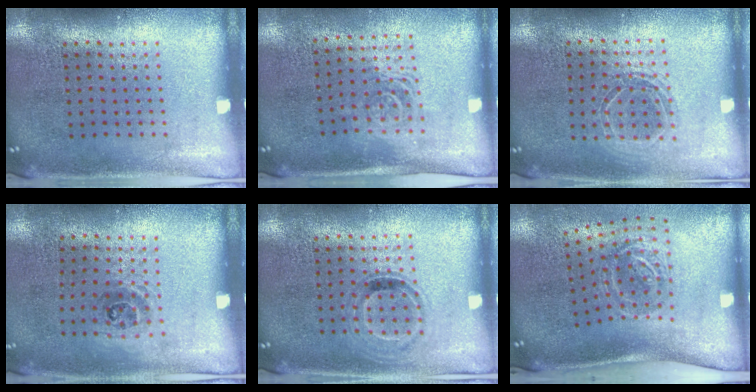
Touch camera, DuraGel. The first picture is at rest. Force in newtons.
{"total": 1.7, "press": 1.3, "slide": 1.1}
{"total": 1.4, "press": 1.2, "slide": 0.7}
{"total": 0.9, "press": 0.7, "slide": 0.7}
{"total": 1.0, "press": 0.8, "slide": 0.6}
{"total": 2.0, "press": 1.3, "slide": 1.6}